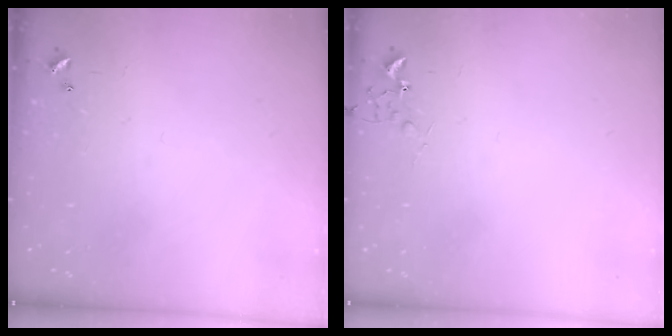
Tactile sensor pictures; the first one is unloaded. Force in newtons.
{"total": 6.6, "press": 6.6, "slide": 0.8}